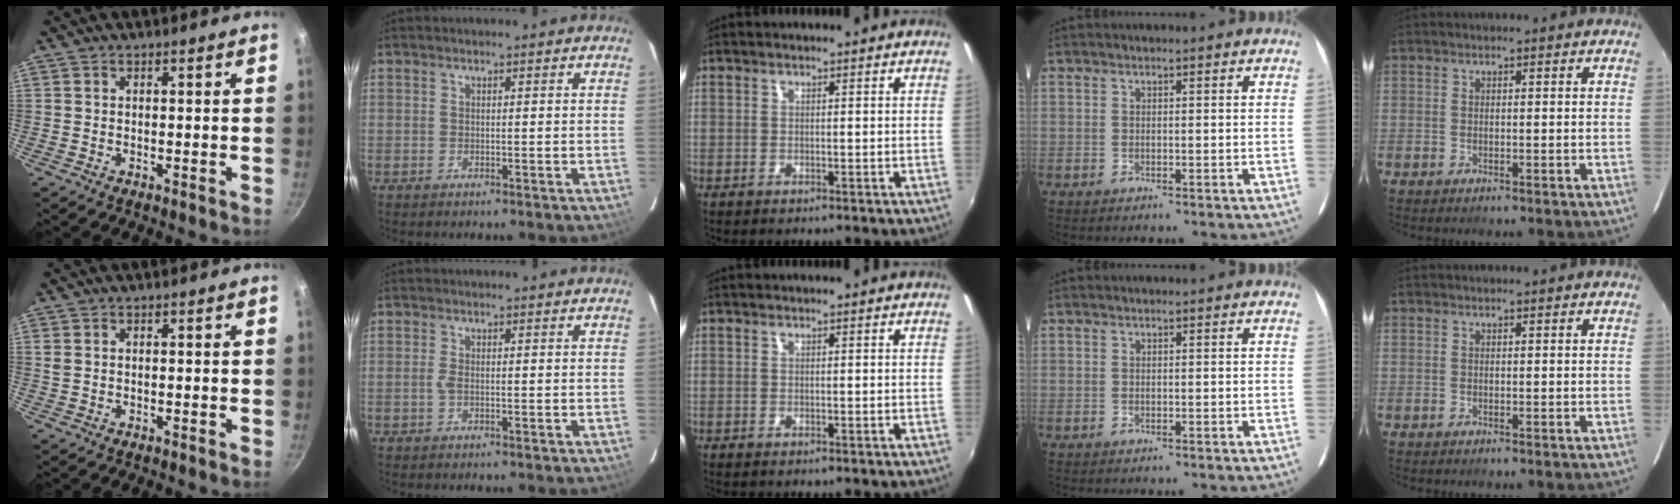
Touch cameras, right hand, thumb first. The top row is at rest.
{"thumb": {"total": 0.7, "force": [0.2, 0.5, 0.4], "torque": [-0.008, 0.002, 0.005]}, "index": {"total": 1.1, "force": [-0.2, 0.2, 1.1], "torque": [-0.024, 0.000, -0.005]}}